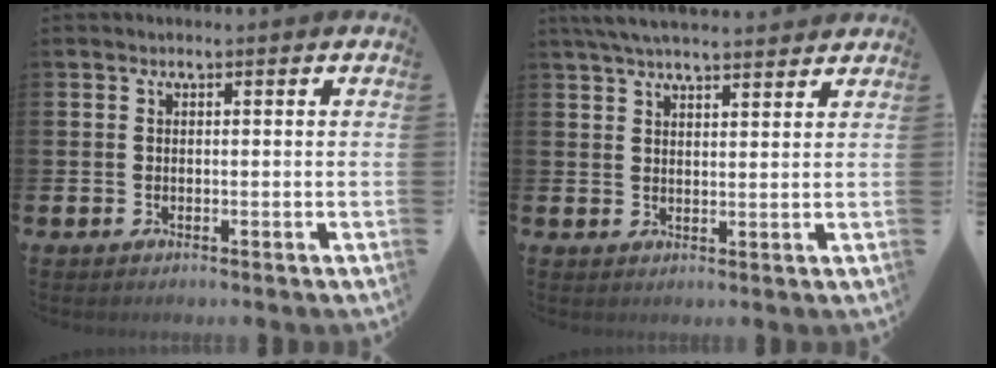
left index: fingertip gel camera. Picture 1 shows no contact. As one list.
[{"total": 5.1, "force": [4.8, 0.6, 1.6], "torque": [-0.039, -0.015, 0.088]}]